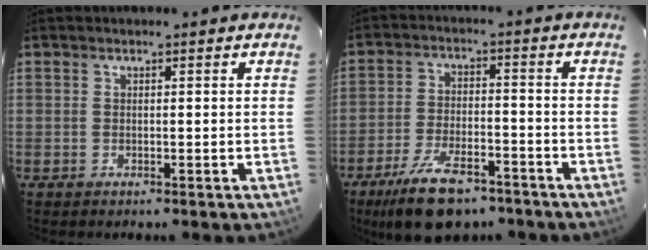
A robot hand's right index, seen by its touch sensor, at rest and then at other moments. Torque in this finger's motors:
{"motor_torque": [1.22, -0.92, 0.47, 0.09]}